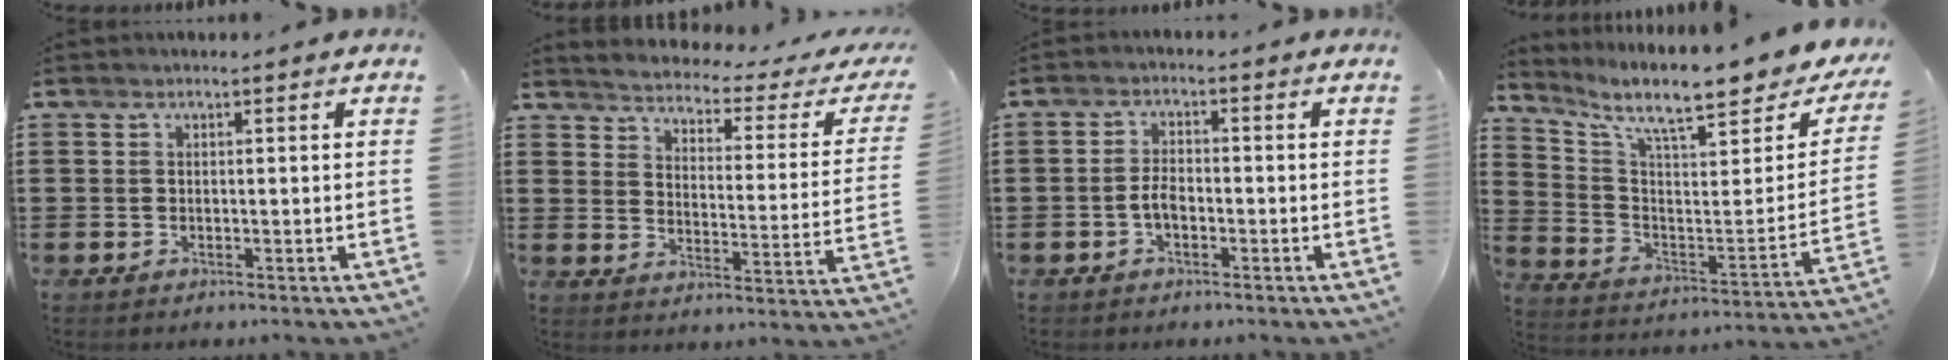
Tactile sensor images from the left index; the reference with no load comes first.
{"total": 2.3, "force": [2.1, -0.1, 0.7], "torque": [-0.034, -0.027, 0.025]}
{"total": 3.0, "force": [-1.2, 1.4, 2.4], "torque": [-0.059, 0.000, -0.026]}
{"total": 10.0, "force": [7.8, 1.9, 6.0], "torque": [-0.120, -0.071, 0.120]}